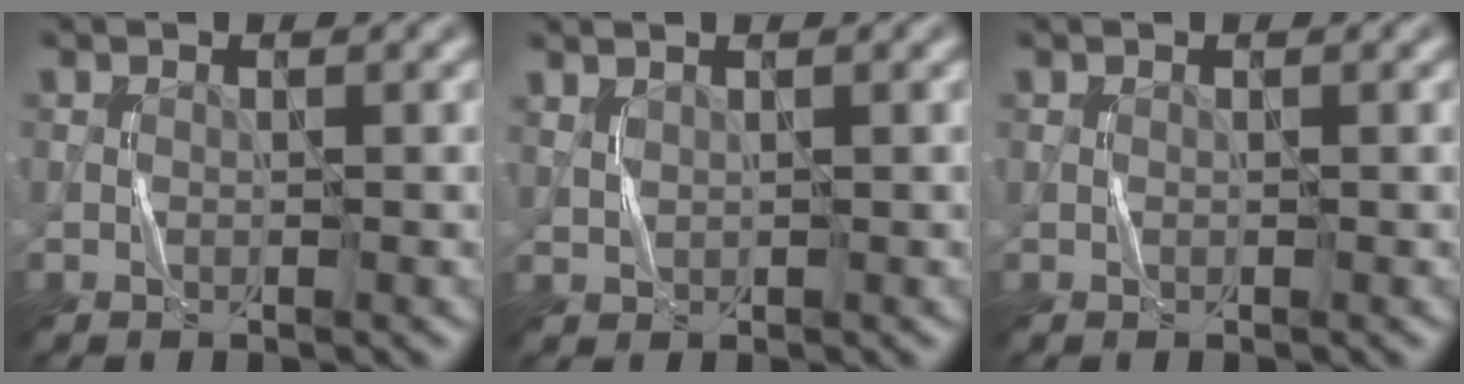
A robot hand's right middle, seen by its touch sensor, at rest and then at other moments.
{"total": 0.8, "force": [0.7, 0.1, 0.2], "torque": [-0.010, 0.001, 0.019]}
{"total": 0.0}